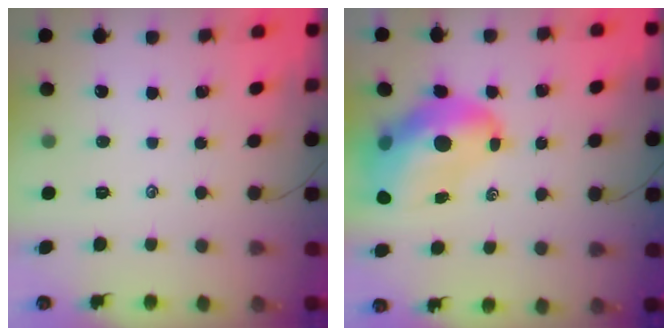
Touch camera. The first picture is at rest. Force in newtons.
{"total": 15.4, "press": 14.7, "slide": 4.5}